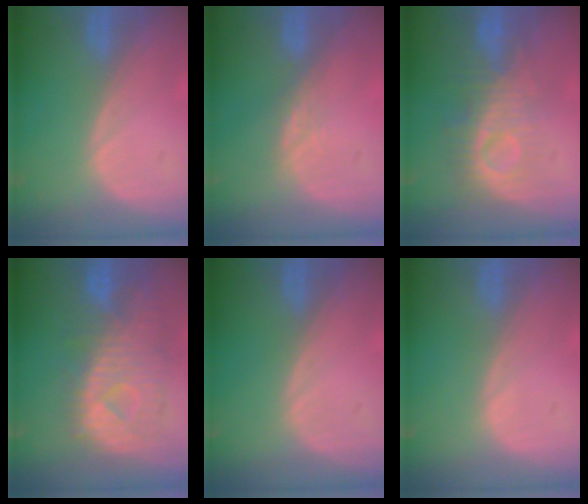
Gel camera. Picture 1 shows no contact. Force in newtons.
{"total": 2.4, "press": 1.9, "slide": 1.4}
{"total": 8.8, "press": 8.3, "slide": 2.8}
{"total": 10.7, "press": 9.6, "slide": 4.7}
{"total": 0.0}
{"total": 0.0}